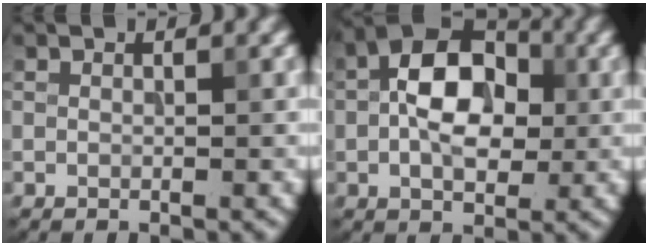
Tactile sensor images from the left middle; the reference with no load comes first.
{"total": 7.3, "force": [-0.1, 4.5, 5.8], "torque": [-0.096, 0.012, -0.013]}